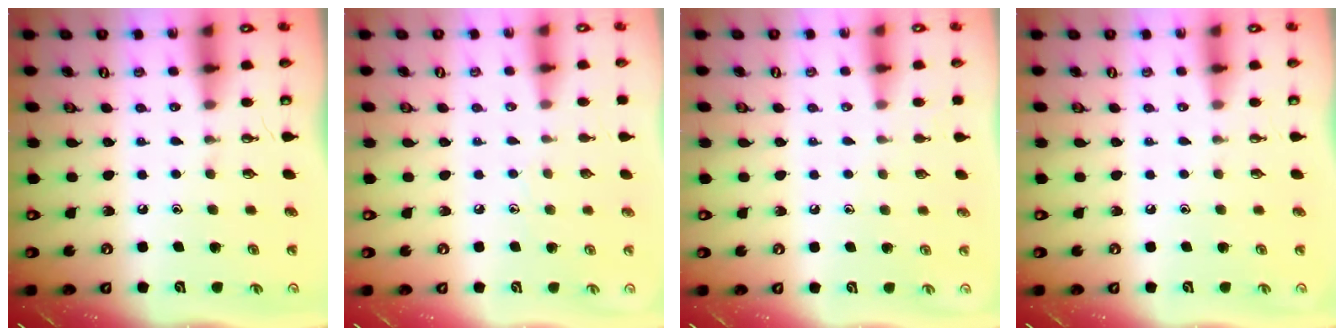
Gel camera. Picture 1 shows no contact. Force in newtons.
{"total": 3.5, "press": 3.5, "slide": 0.4}
{"total": 2.5, "press": 2.5, "slide": 0.3}
{"total": 0.0}